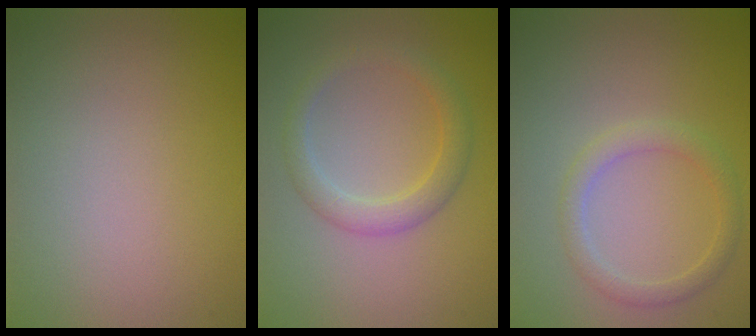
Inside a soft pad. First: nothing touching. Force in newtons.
{"total": 2.7, "press": 2.7, "slide": 0.1}
{"total": 2.0, "press": 2.0, "slide": 0.0}